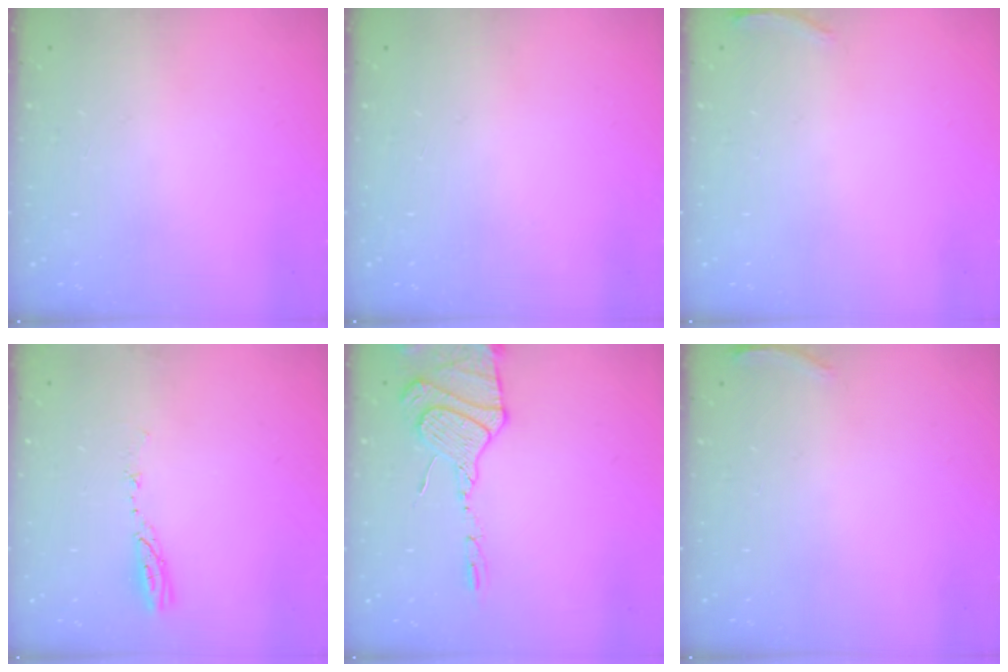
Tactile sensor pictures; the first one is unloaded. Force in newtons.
{"total": 0.0}
{"total": 5.0, "press": 4.7, "slide": 1.9}
{"total": 3.8, "press": 3.8, "slide": 0.3}
{"total": 14.8, "press": 14.5, "slide": 2.9}
{"total": 5.0, "press": 4.7, "slide": 1.9}